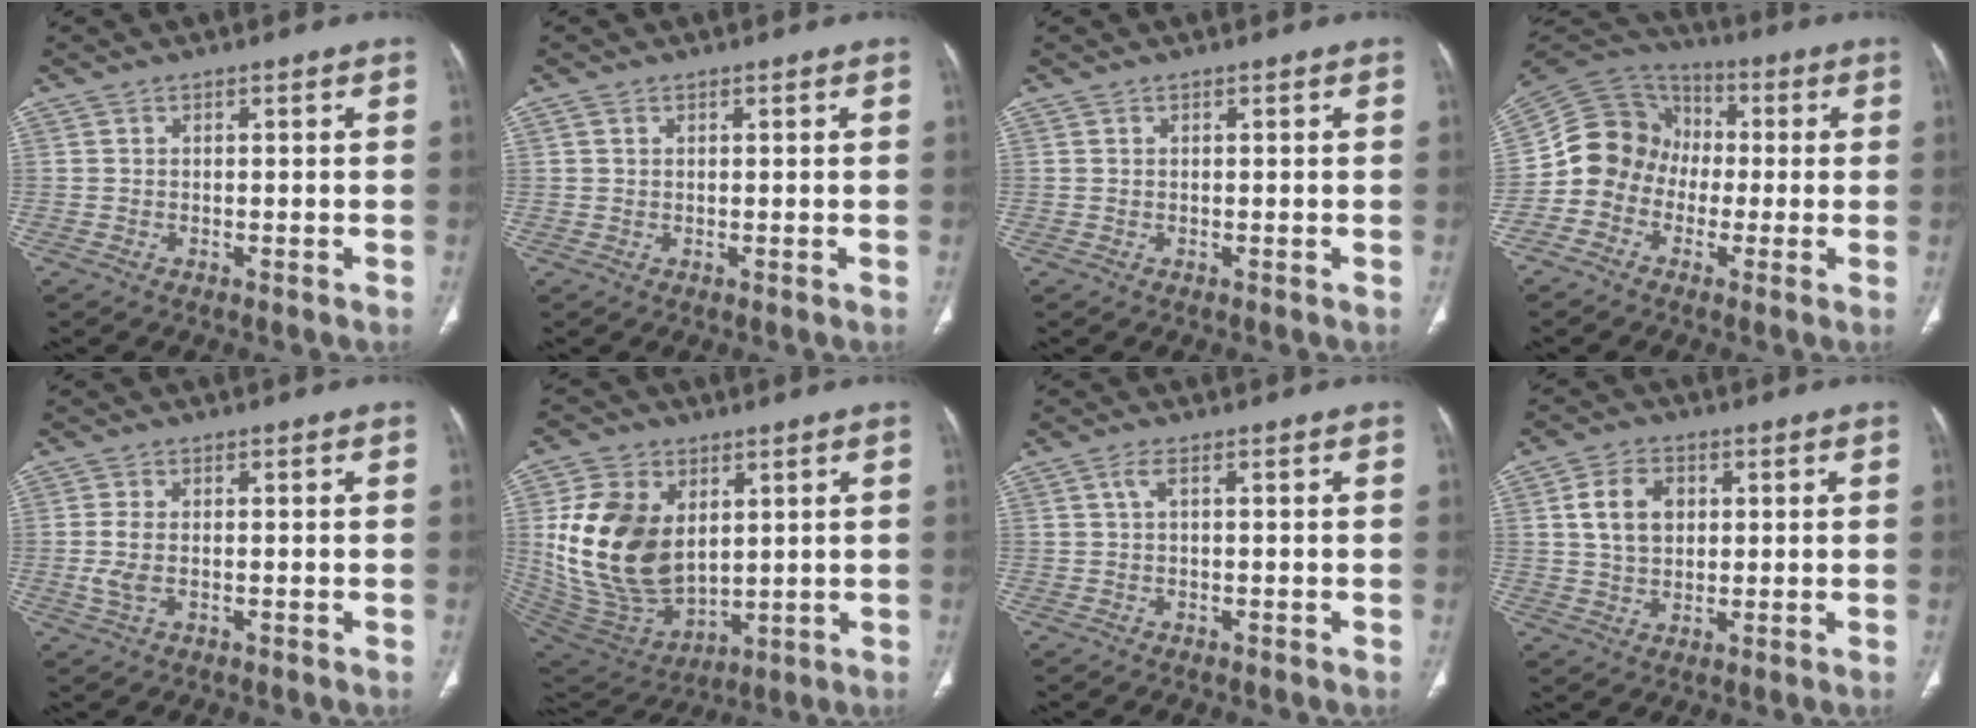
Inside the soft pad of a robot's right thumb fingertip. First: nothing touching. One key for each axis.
{"total": 0.7, "fx": 0.3, "fy": 0.5, "fz": 0.3, "tx": -0.004, "ty": 0.002, "tz": 0.005}
{"total": 0.0}
{"total": 12.2, "fx": -2.5, "fy": 11.0, "fz": 4.6, "tx": -0.065, "ty": 0.055, "tz": -0.058}
{"total": 3.3, "fx": -0.6, "fy": 1.6, "fz": 2.8, "tx": -0.070, "ty": -0.001, "tz": -0.014}
{"total": 20.0, "fx": 3.7, "fy": 13.5, "fz": 14.3, "tx": -0.257, "ty": -0.026, "tz": 0.093}
{"total": 1.3, "fx": 0.2, "fy": 0.3, "fz": 1.2, "tx": -0.029, "ty": 0.008, "tz": 0.002}
{"total": 7.5, "fx": 1.7, "fy": 5.4, "fz": 4.9, "tx": -0.070, "ty": -0.001, "tz": 0.030}